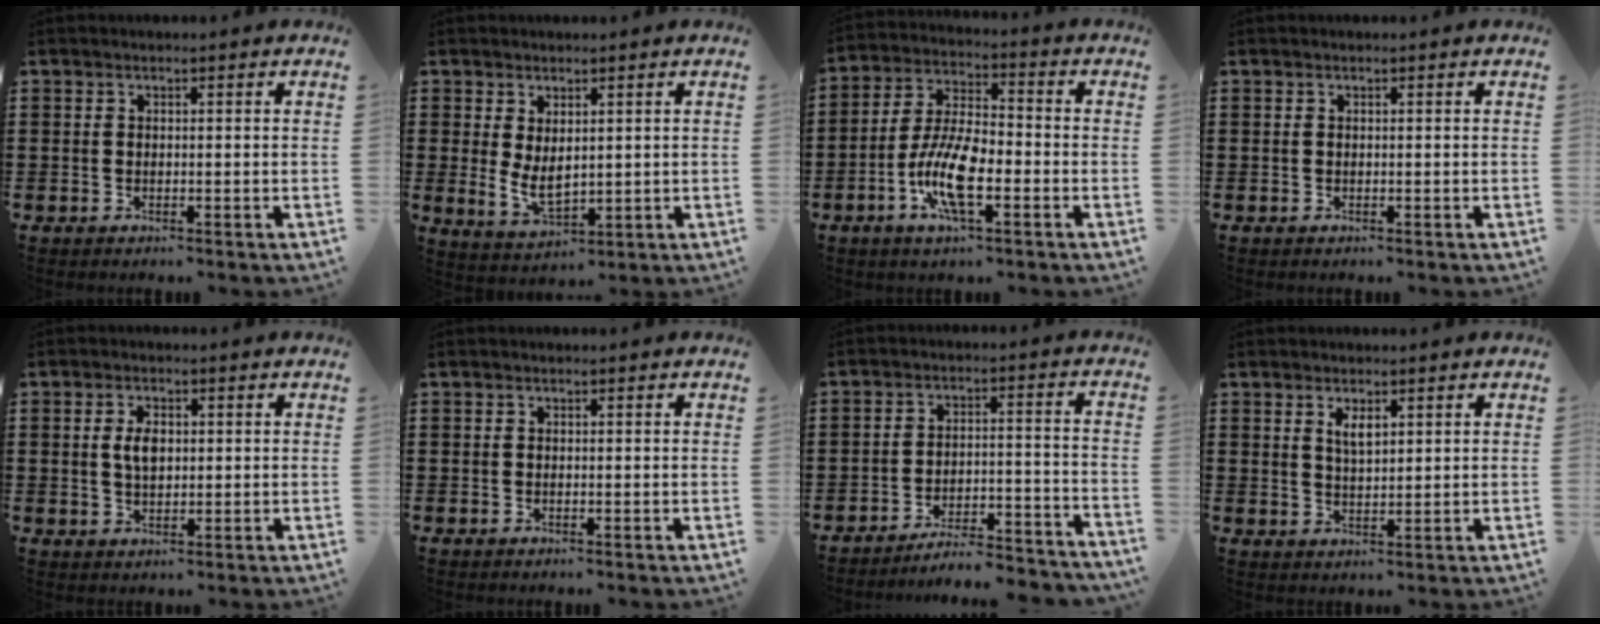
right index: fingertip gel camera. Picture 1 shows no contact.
{"total": 4.3, "force": [0.6, 2.5, 3.5], "torque": [-0.073, 0.000, 0.013]}
{"total": 10.0, "force": [-3.6, 3.1, 8.8], "torque": [-0.196, -0.011, -0.071]}
{"total": 0.0}
{"total": 3.5, "force": [0.4, 1.9, 2.9], "torque": [-0.059, 0.010, 0.005]}
{"total": 0.0}
{"total": 6.2, "force": [-6.0, 0.1, 1.7], "torque": [-0.025, 0.006, -0.116]}
{"total": 2.5, "force": [1.4, 1.0, 1.9], "torque": [-0.031, 0.000, 0.023]}